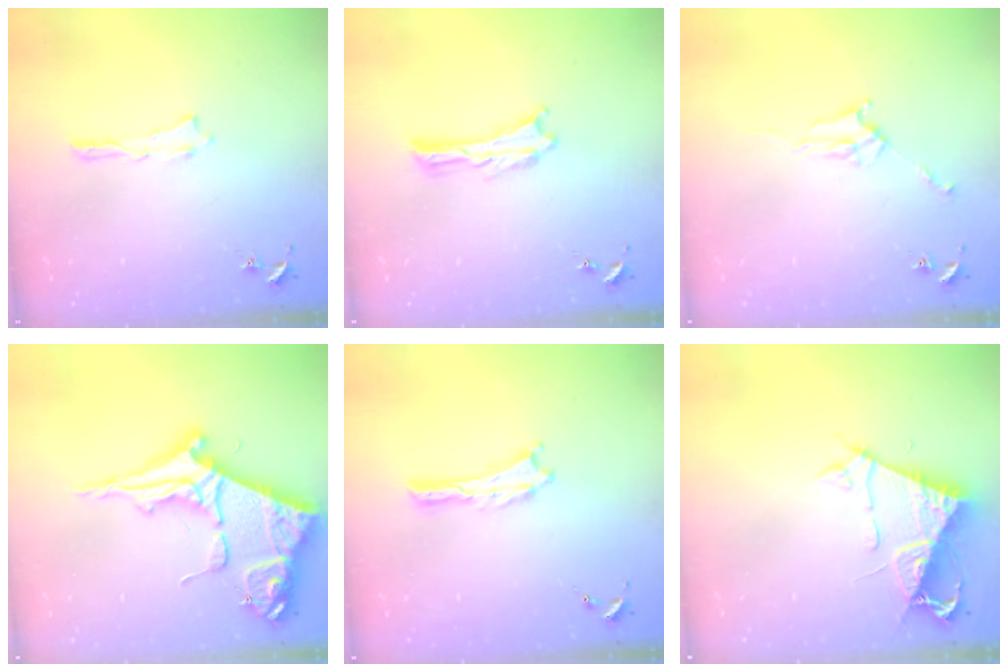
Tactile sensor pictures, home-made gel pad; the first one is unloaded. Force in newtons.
{"total": 0.0}
{"total": 3.7, "press": 3.6, "slide": 0.5}
{"total": 10.2, "press": 10.2, "slide": 1.1}
{"total": 0.0}
{"total": 7.0, "press": 7.0, "slide": 0.8}